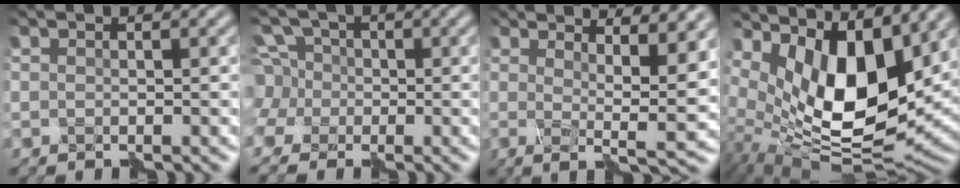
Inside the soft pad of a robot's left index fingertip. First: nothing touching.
{"total": 7.6, "force": [-1.5, 6.9, 2.9], "torque": [-0.084, 0.016, -0.063]}
{"total": 7.7, "force": [3.5, 1.7, 6.6], "torque": [-0.071, -0.002, 0.049]}
{"total": 11.3, "force": [3.0, 5.7, 9.3], "torque": [-0.168, -0.025, 0.066]}